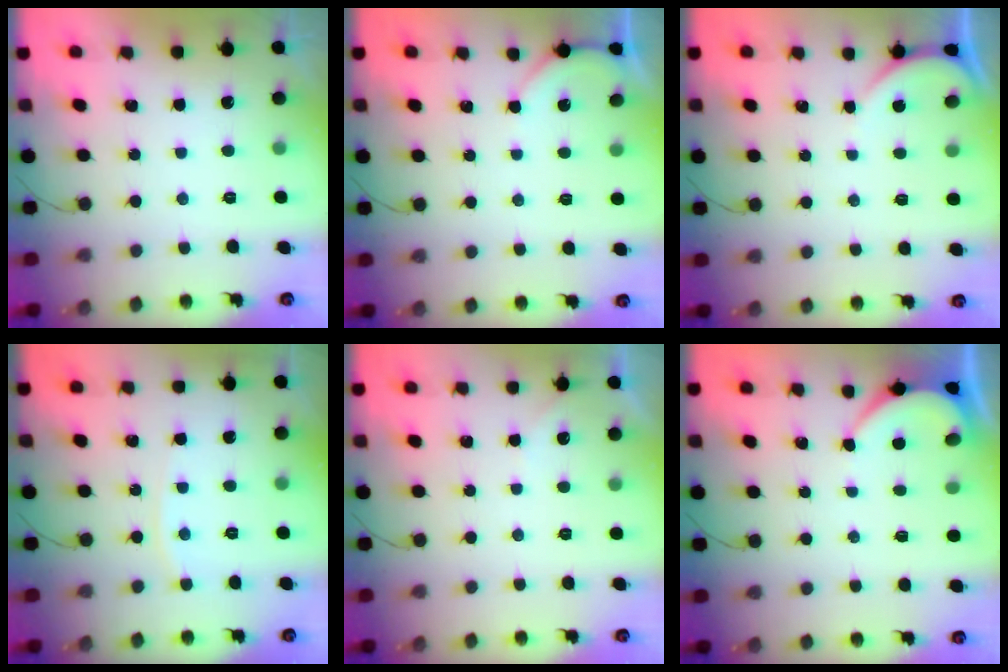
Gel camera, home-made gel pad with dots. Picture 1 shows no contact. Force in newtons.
{"total": 2.0, "press": 2.0, "slide": 0.2}
{"total": 2.8, "press": 2.8, "slide": 0.3}
{"total": 3.3, "press": 3.3, "slide": 0.5}
{"total": 2.5, "press": 2.4, "slide": 0.3}
{"total": 3.4, "press": 3.4, "slide": 0.3}